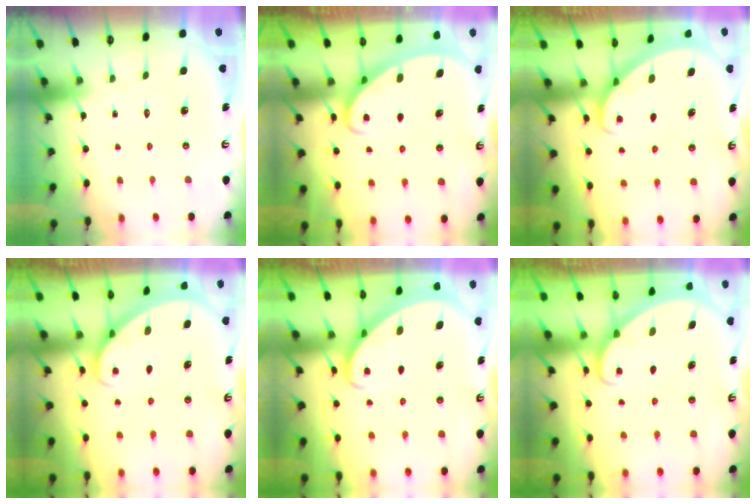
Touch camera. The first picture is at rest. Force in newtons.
{"total": 2.6, "press": 2.6, "slide": 0.4}
{"total": 1.8, "press": 1.8, "slide": 0.1}
{"total": 1.9, "press": 1.9, "slide": 0.1}
{"total": 2.5, "press": 2.5, "slide": 0.3}
{"total": 1.8, "press": 1.8, "slide": 0.1}